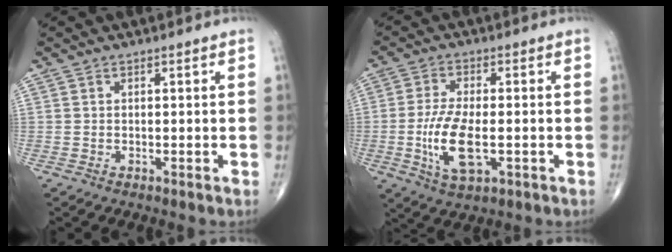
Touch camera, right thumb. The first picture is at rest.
{"total": 9.9, "force": [-2.0, 4.1, 8.7], "torque": [-0.178, -0.003, -0.034]}